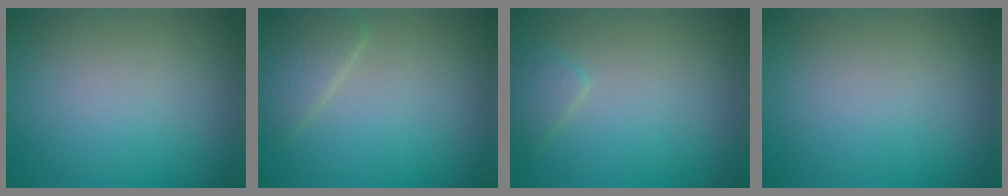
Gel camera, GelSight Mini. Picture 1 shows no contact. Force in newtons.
{"total": 2.4, "press": 2.4, "slide": 0.2}
{"total": 1.5, "press": 1.5, "slide": 0.1}
{"total": 0.0}